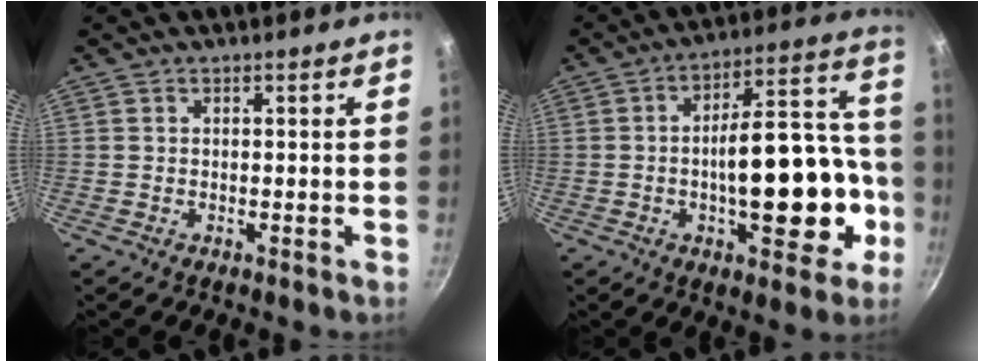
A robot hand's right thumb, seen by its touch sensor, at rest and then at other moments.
{"total": 20.4, "force": [-4.7, 9.2, 17.5], "torque": [-0.209, 0.056, -0.064]}